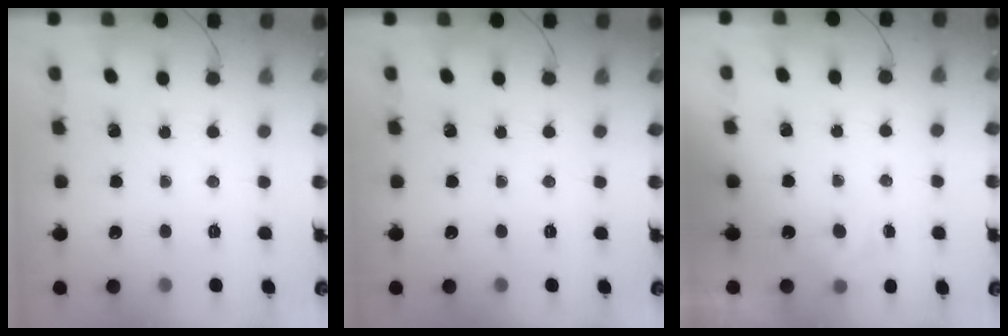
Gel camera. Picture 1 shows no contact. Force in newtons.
{"total": 0.0}
{"total": 5.5, "press": 5.4, "slide": 1.2}